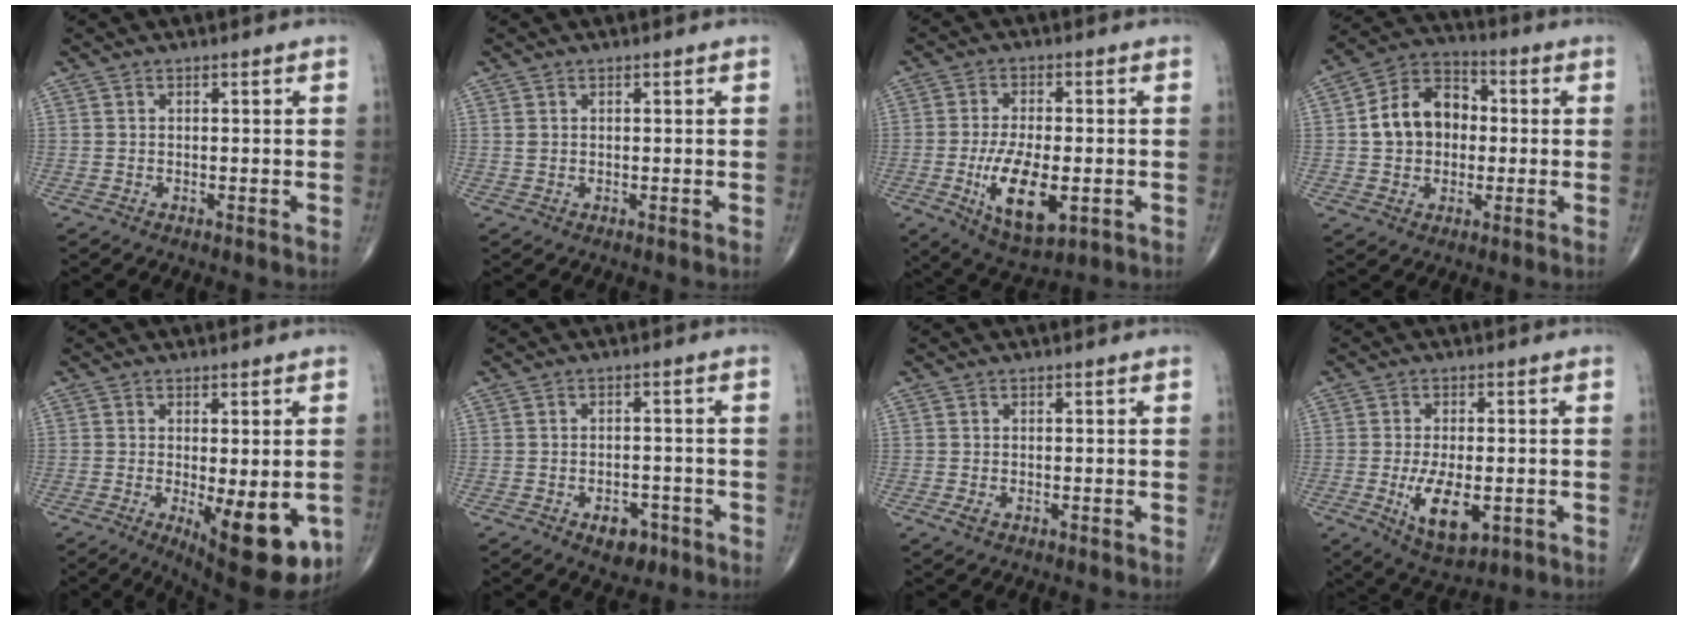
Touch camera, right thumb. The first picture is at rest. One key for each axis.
{"total": 0.7, "fx": 0.2, "fy": 0.6, "fz": 0.4, "tx": -0.007, "ty": 0.002, "tz": 0.006}
{"total": 12.3, "fx": -3.1, "fy": 5.4, "fz": 10.6, "tx": -0.183, "ty": -0.009, "tz": -0.043}
{"total": 12.4, "fx": 0.4, "fy": 9.4, "fz": 8.0, "tx": -0.106, "ty": 0.028, "tz": -0.001}
{"total": 14.0, "fx": -3.9, "fy": 5.0, "fz": 12.5, "tx": -0.142, "ty": -0.021, "tz": -0.039}
{"total": 4.9, "fx": -2.6, "fy": 3.0, "fz": 2.8, "tx": -0.021, "ty": 0.016, "tz": -0.033}
{"total": 1.2, "fx": -0.4, "fy": 0.7, "fz": 0.9, "tx": -0.020, "ty": -0.001, "tz": -0.008}
{"total": 9.7, "fx": -2.4, "fy": 4.6, "fz": 8.2, "tx": -0.134, "ty": -0.011, "tz": -0.028}